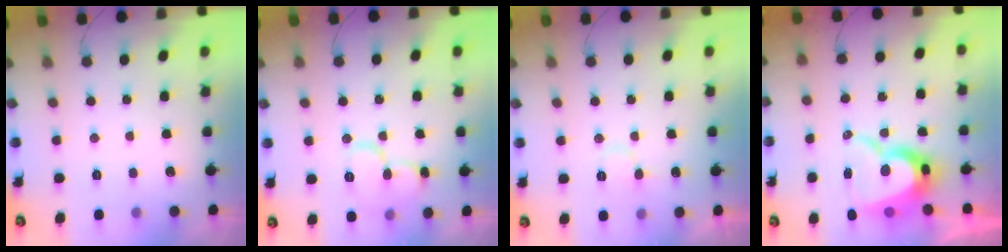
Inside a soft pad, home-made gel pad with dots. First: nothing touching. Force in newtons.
{"total": 10.3, "press": 10.2, "slide": 1.2}
{"total": 7.7, "press": 7.7, "slide": 0.7}
{"total": 14.7, "press": 14.6, "slide": 0.9}